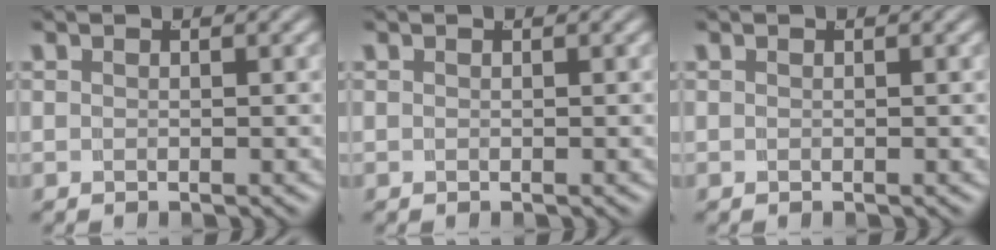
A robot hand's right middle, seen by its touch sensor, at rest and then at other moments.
{"total": 0.0}
{"total": 0.0}